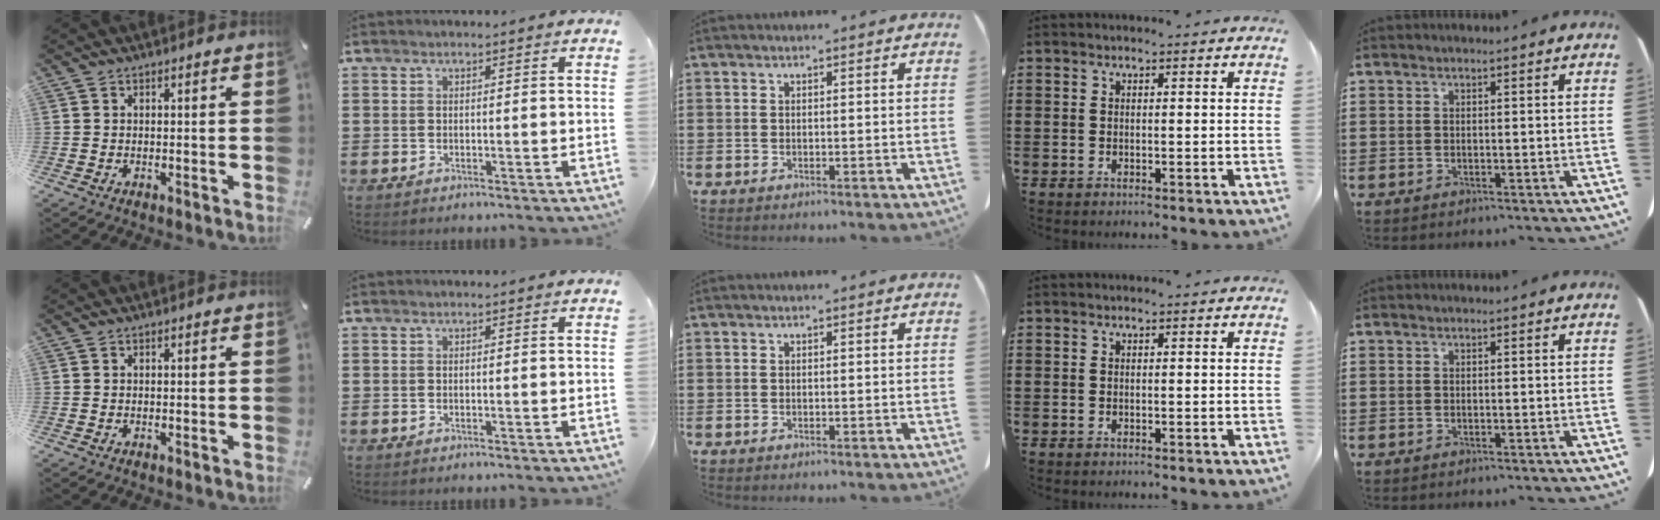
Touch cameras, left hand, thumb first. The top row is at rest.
{}